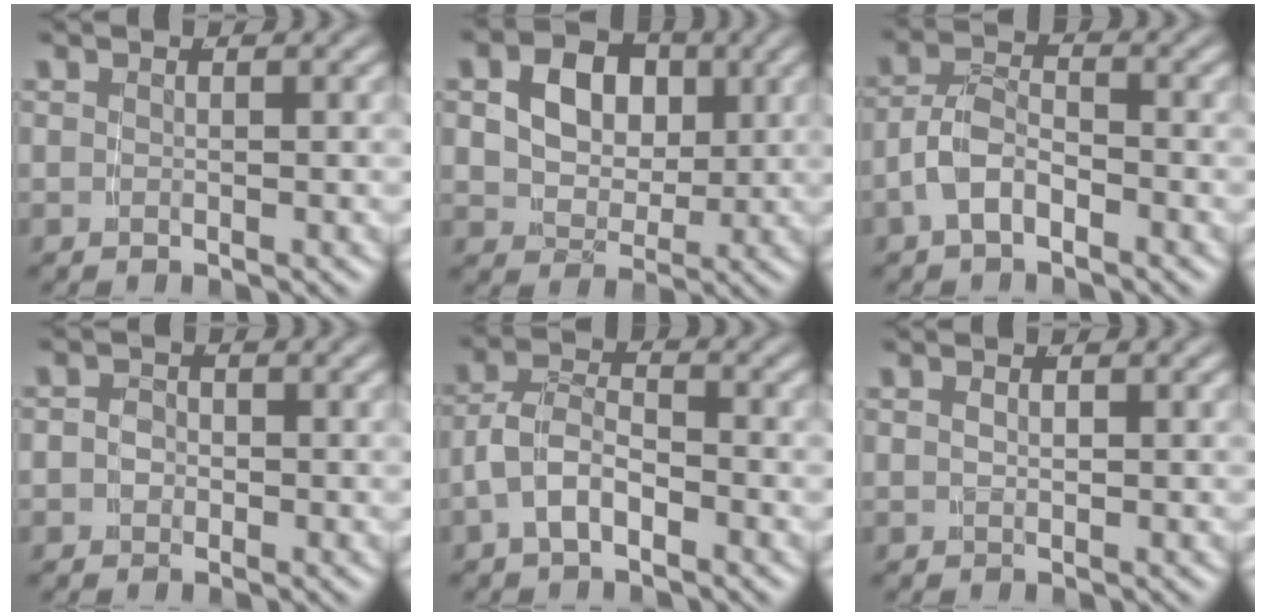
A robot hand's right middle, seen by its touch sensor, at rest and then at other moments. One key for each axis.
{"total": 7.6, "fx": 1.8, "fy": 6.0, "fz": 4.3, "tx": -0.084, "ty": -0.013, "tz": 0.029}
{"total": 3.9, "fx": -1.9, "fy": 2.5, "fz": 2.4, "tx": -0.049, "ty": -0.010, "tz": -0.032}
{"total": 2.1, "fx": -0.6, "fy": 1.9, "fz": 0.5, "tx": -0.022, "ty": -0.014, "tz": -0.009}
{"total": 4.0, "fx": -1.8, "fy": 2.4, "fz": 2.6, "tx": -0.053, "ty": -0.016, "tz": -0.026}
{"total": 0.8, "fx": 0.2, "fy": 0.3, "fz": 0.7, "tx": -0.007, "ty": 0.000, "tz": 0.008}